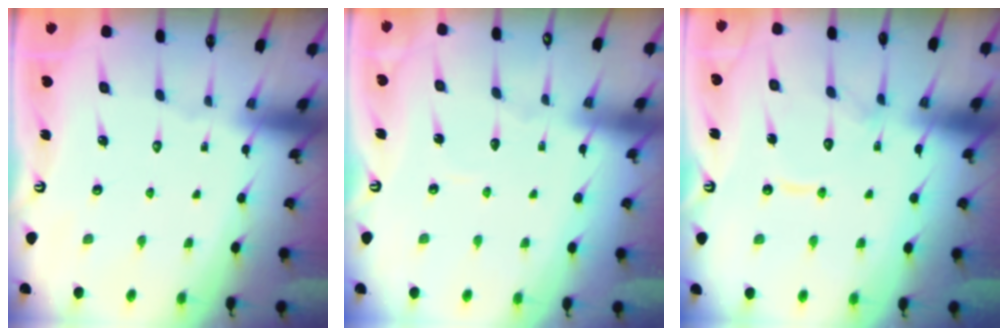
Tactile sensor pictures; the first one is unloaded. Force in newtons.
{"total": 2.4, "press": 2.4, "slide": 0.3}
{"total": 11.1, "press": 11.0, "slide": 0.9}